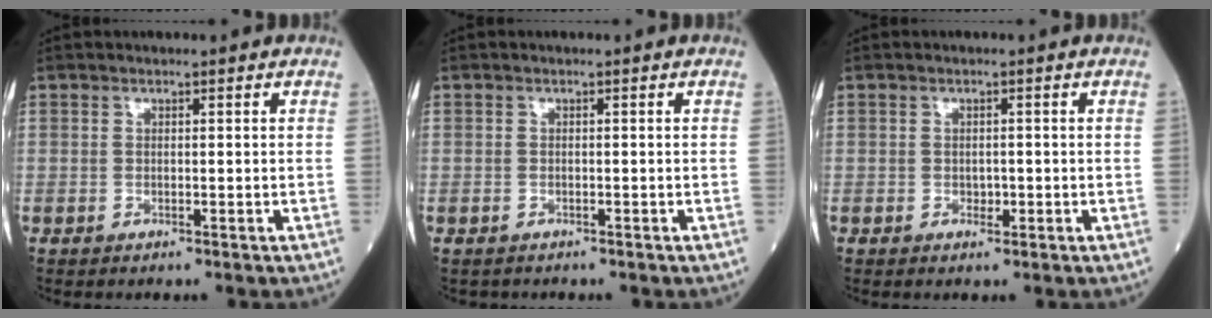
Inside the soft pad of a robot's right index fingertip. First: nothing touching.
{"total": 0.9, "force": [-0.4, 0.7, -0.3], "torque": [-0.008, 0.003, -0.009]}
{"total": 1.1, "force": [-0.4, 0.8, 0.7], "torque": [-0.011, 0.001, -0.004]}